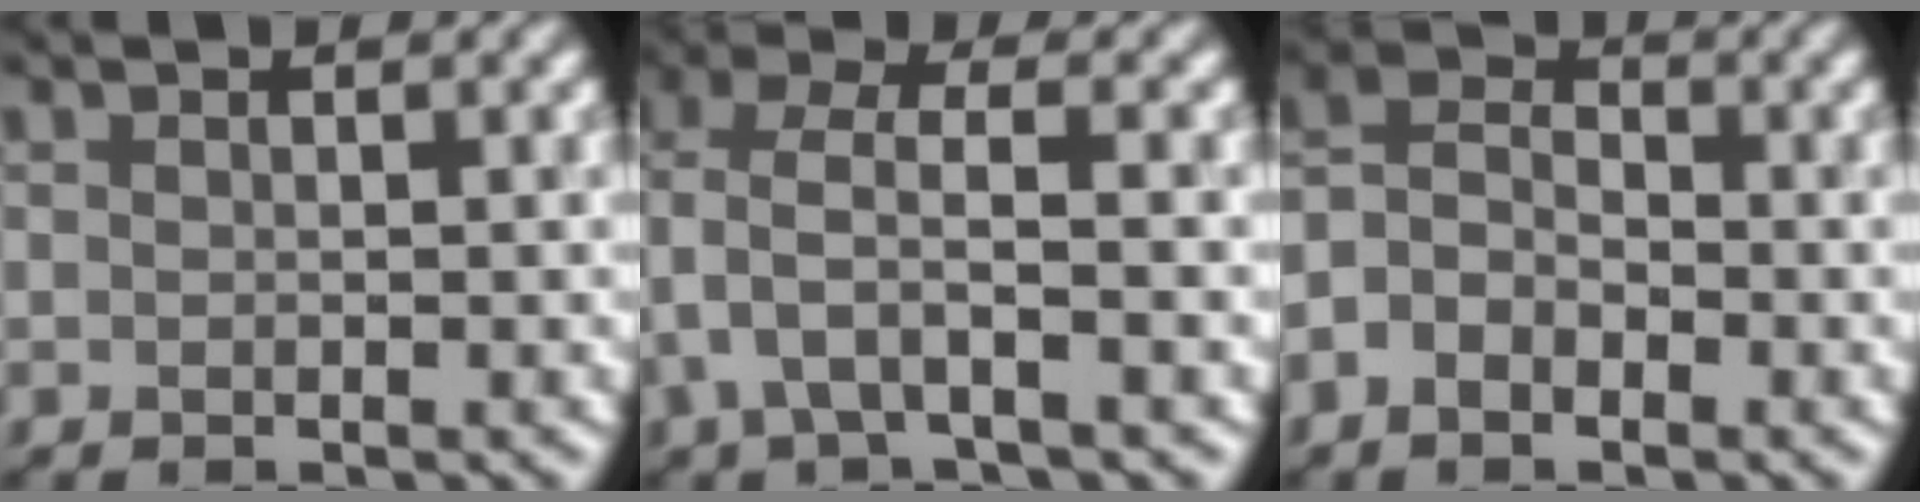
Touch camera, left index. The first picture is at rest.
{"total": 3.8, "force": [-0.2, 1.7, 3.4], "torque": [-0.080, 0.009, -0.007]}
{"total": 4.5, "force": [-2.0, 2.9, 2.8], "torque": [-0.052, 0.010, -0.046]}